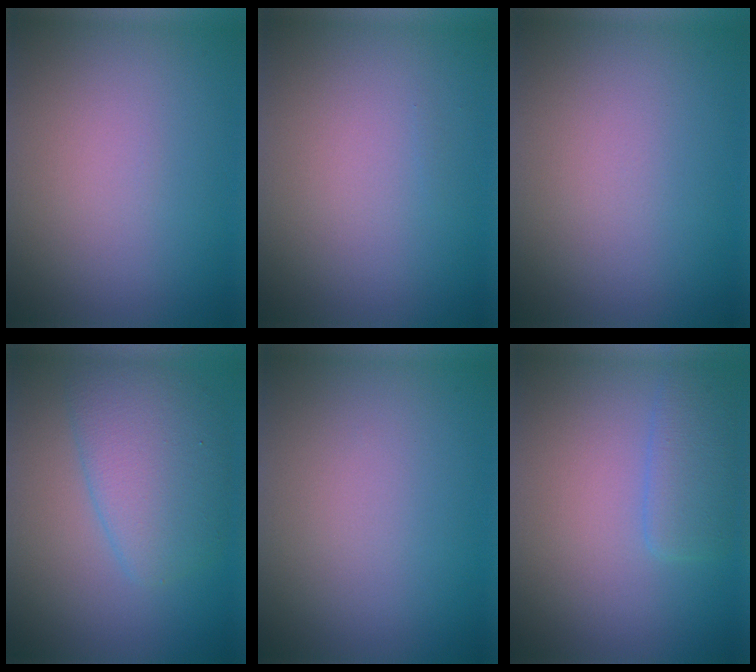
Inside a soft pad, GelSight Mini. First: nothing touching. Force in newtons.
{"total": 0.0}
{"total": 0.0}
{"total": 5.0, "press": 5.0, "slide": 0.2}
{"total": 0.0}
{"total": 2.3, "press": 2.3, "slide": 0.2}